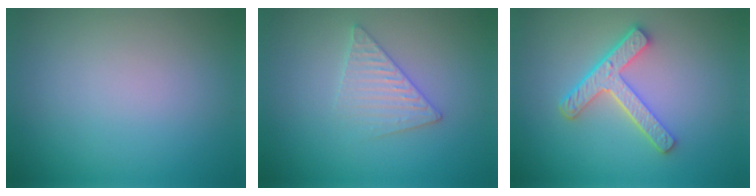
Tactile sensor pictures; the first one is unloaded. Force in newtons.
{"total": 2.6, "press": 2.6, "slide": 0.3}
{"total": 4.3, "press": 3.3, "slide": 2.7}